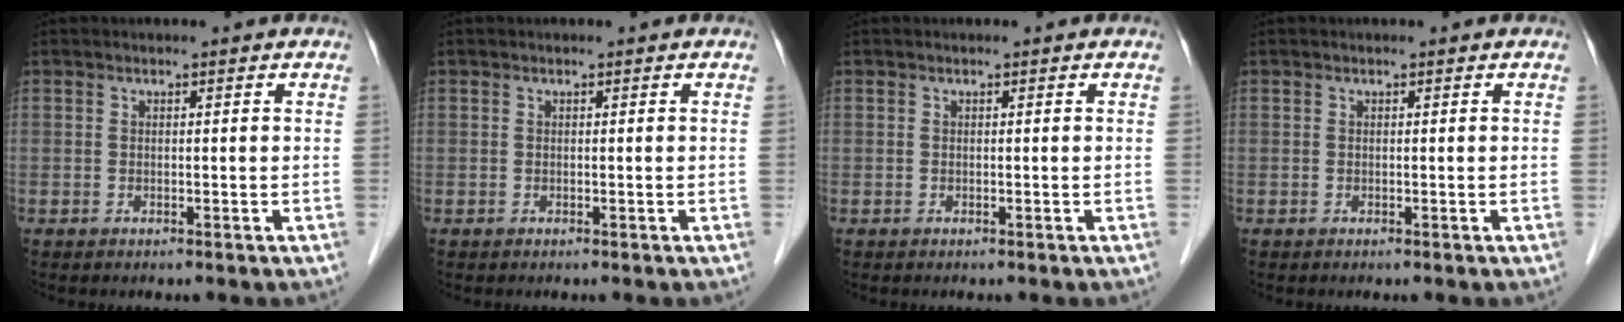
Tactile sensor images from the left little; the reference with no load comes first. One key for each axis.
{"total": 0.0}
{"total": 0.0}
{"total": 0.0}